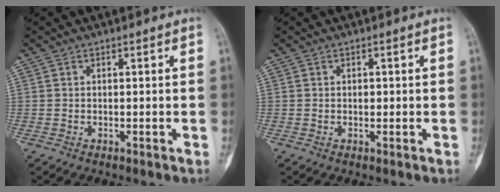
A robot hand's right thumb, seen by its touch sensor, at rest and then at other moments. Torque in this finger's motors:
{"motor_torque": [0.34, 0.24, 0.25, 0.01, -0.01]}